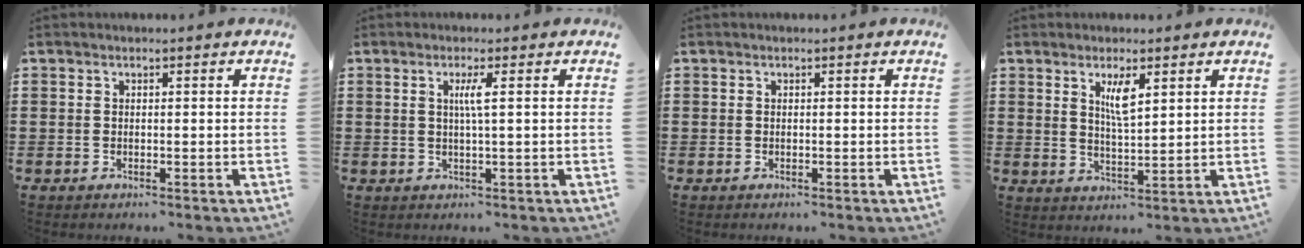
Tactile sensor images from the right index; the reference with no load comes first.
{"total": 2.6, "force": [0.5, -0.2, 2.5], "torque": [-0.051, -0.004, 0.004]}
{"total": 0.0}
{"total": 4.1, "force": [2.0, 1.0, 3.5], "torque": [-0.065, 0.003, 0.030]}